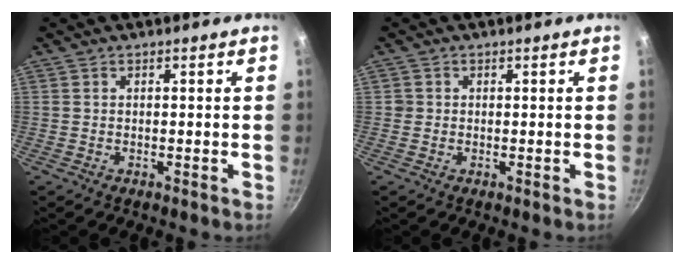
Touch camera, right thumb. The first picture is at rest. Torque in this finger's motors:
{"motor_torque": [0.18, 0.04, 0.09, 0.32, 0.01]}